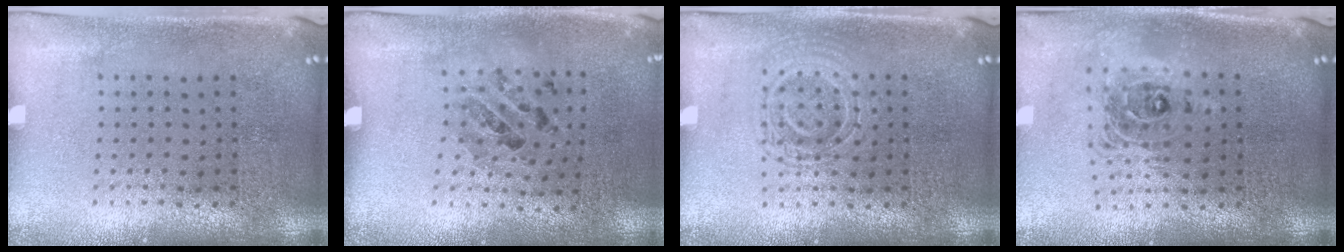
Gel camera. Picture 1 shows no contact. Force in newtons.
{"total": 0.9, "press": 0.8, "slide": 0.5}
{"total": 2.3, "press": 2.2, "slide": 0.5}
{"total": 2.0, "press": 1.5, "slide": 1.3}